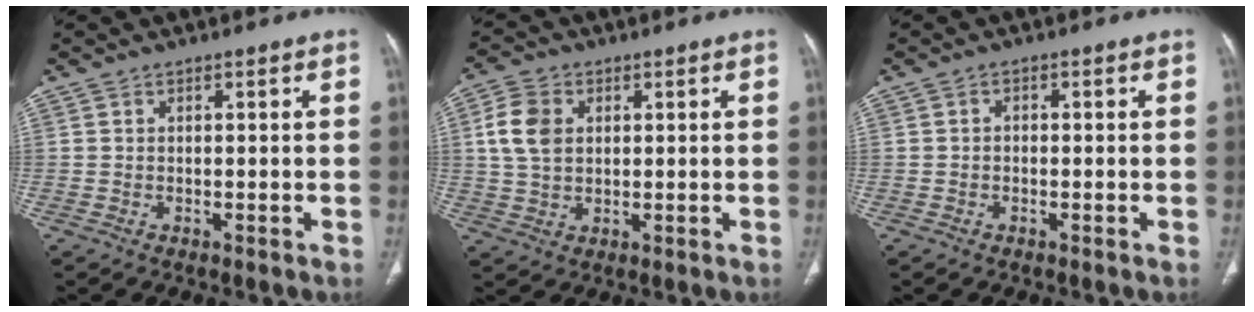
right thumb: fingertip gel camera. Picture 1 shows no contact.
{"total": 7.5, "force": [1.7, 5.4, 4.9], "torque": [-0.091, 0.003, 0.033]}
{"total": 0.9, "force": [-0.2, 0.7, 0.5], "torque": [-0.001, 0.003, -0.007]}